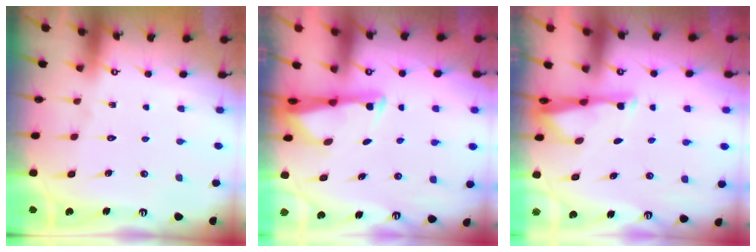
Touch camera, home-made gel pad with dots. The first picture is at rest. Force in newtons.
{"total": 2.7, "press": 2.7, "slide": 0.5}
{"total": 2.9, "press": 2.9, "slide": 0.6}